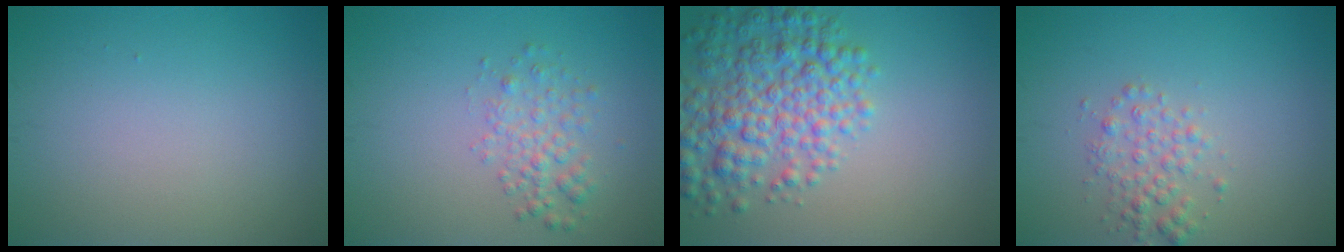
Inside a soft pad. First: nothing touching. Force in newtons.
{"total": 2.4, "press": 2.4, "slide": 0.1}
{"total": 6.6, "press": 6.6, "slide": 0.2}
{"total": 2.2, "press": 2.2, "slide": 0.0}